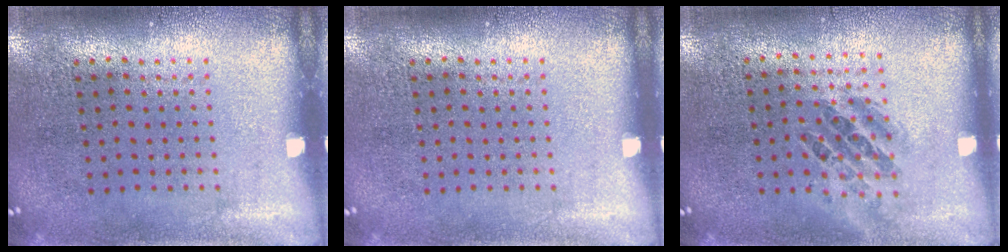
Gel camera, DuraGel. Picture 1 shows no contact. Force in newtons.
{"total": 0.0}
{"total": 1.0, "press": 0.9, "slide": 0.3}